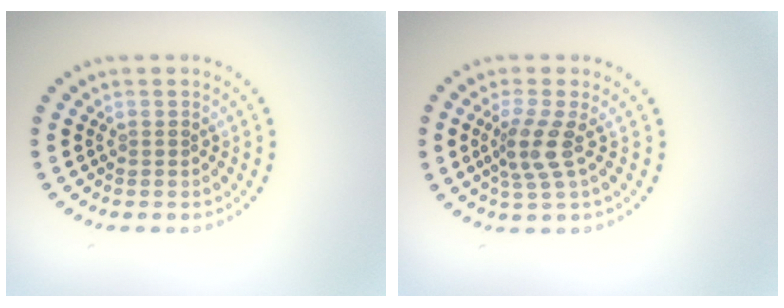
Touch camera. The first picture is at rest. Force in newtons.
{"total": 2.9, "press": 2.2, "slide": 1.8}